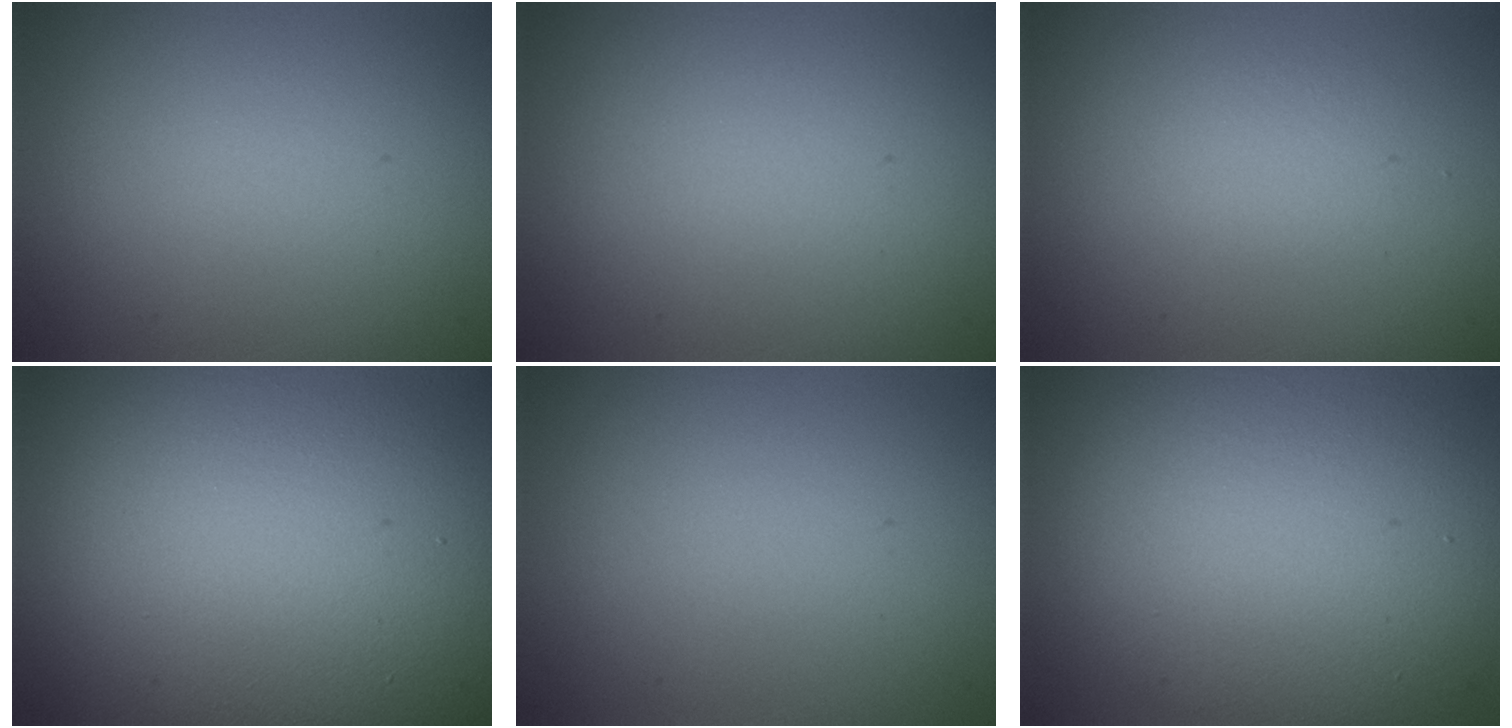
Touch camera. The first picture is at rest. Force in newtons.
{"total": 0.0}
{"total": 1.3, "press": 1.3, "slide": 0.1}
{"total": 26.3, "press": 26.2, "slide": 1.4}
{"total": 0.0}
{"total": 12.1, "press": 12.1, "slide": 0.6}